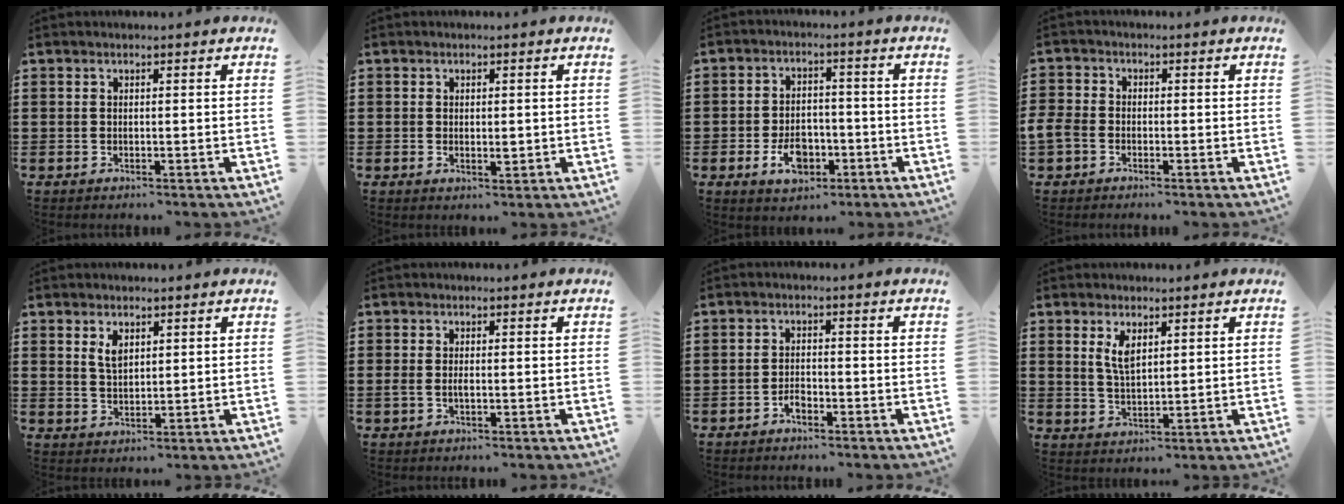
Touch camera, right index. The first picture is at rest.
{"total": 1.5, "force": [0.0, 0.8, 1.3], "torque": [-0.016, 0.000, -0.001]}
{"total": 5.5, "force": [-2.2, 3.6, 3.5], "torque": [-0.052, 0.003, -0.043]}
{"total": 2.7, "force": [-1.7, 1.8, 1.1], "torque": [-0.045, -0.004, -0.040]}
{"total": 2.7, "force": [1.5, 1.4, 1.8], "torque": [-0.033, 0.000, 0.025]}
{"total": 1.5, "force": [-0.3, 0.6, 1.4], "torque": [-0.033, -0.003, -0.009]}
{"total": 1.8, "force": [-1.3, 0.8, 1.0], "torque": [-0.022, 0.003, -0.026]}
{"total": 3.6, "force": [1.7, 1.5, 2.8], "torque": [-0.062, 0.005, 0.030]}